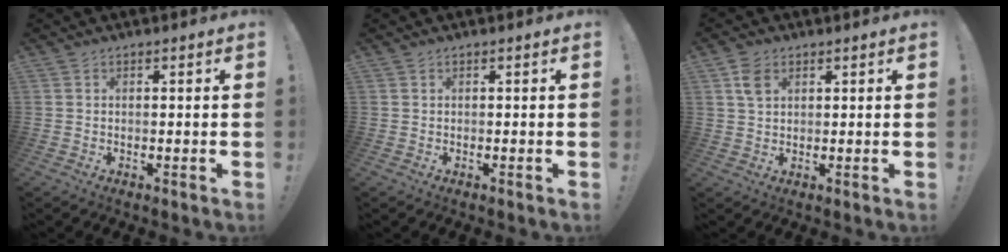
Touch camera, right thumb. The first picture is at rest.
{"total": 0.0}
{"total": 5.1, "force": [2.2, 3.4, 3.2], "torque": [-0.055, 0.001, 0.044]}